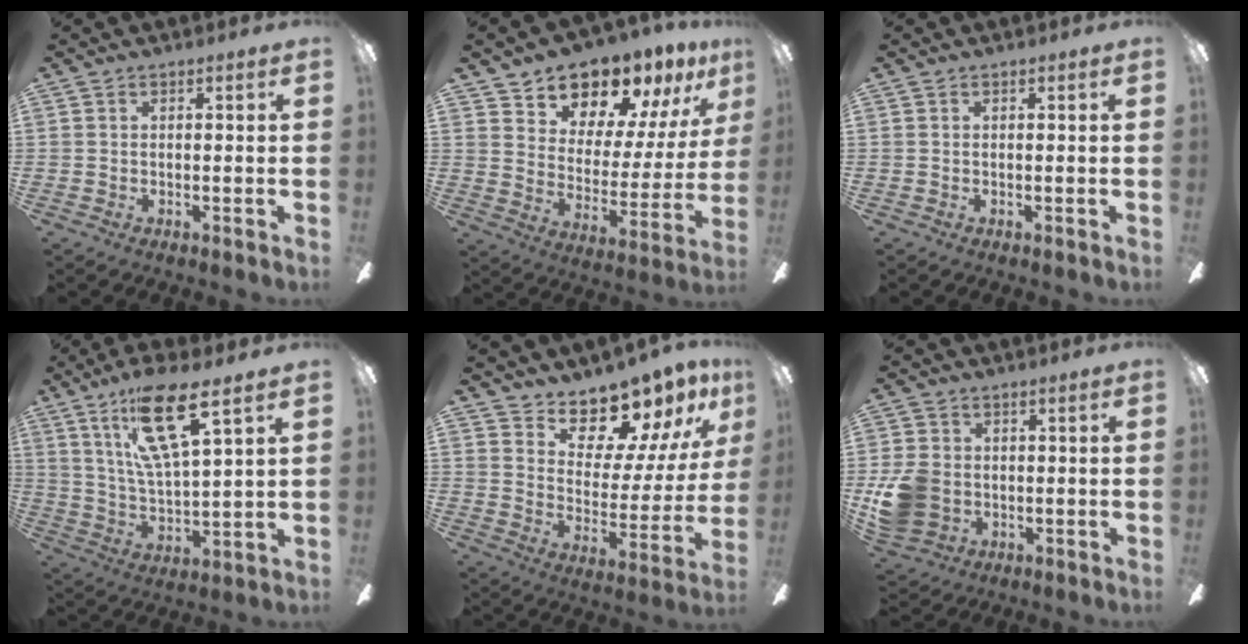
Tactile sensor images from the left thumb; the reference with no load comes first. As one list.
[{"total": 15.3, "force": [13.7, 6.0, 3.1], "torque": [-0.063, -0.118, 0.248]}, {"total": 0.0}, {"total": 17.6, "force": [10.4, 4.5, 13.4], "torque": [-0.250, -0.036, 0.167]}, {"total": 15.1, "force": [13.3, 5.6, 4.6], "torque": [-0.078, -0.114, 0.235]}, {"total": 10.0, "force": [-1.3, 8.4, 5.3], "torque": [-0.117, 0.013, -0.020]}]